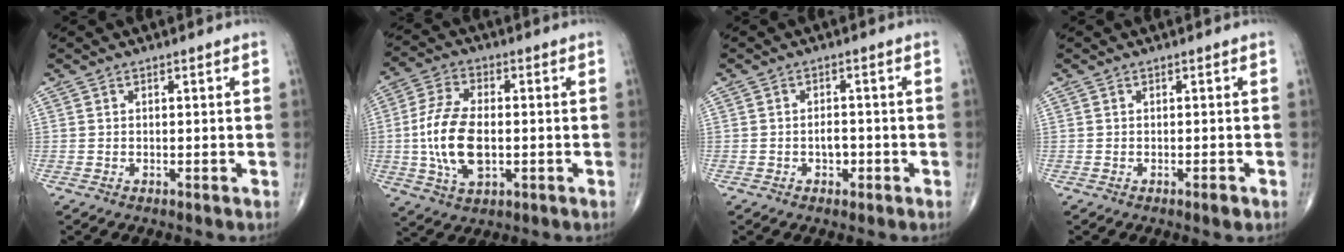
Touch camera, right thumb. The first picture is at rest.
{"total": 12.8, "force": [-1.2, 6.8, 10.8], "torque": [-0.217, 0.005, -0.021]}
{"total": 5.2, "force": [-1.8, 3.4, 3.5], "torque": [-0.024, 0.016, -0.024]}
{"total": 1.7, "force": [-1.0, 0.2, 1.4], "torque": [-0.021, -0.003, -0.017]}